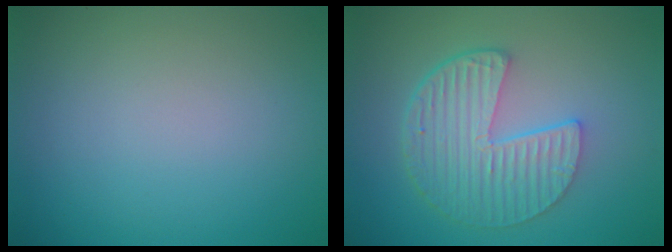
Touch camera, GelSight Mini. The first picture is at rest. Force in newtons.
{"total": 5.9, "press": 4.3, "slide": 4.1}